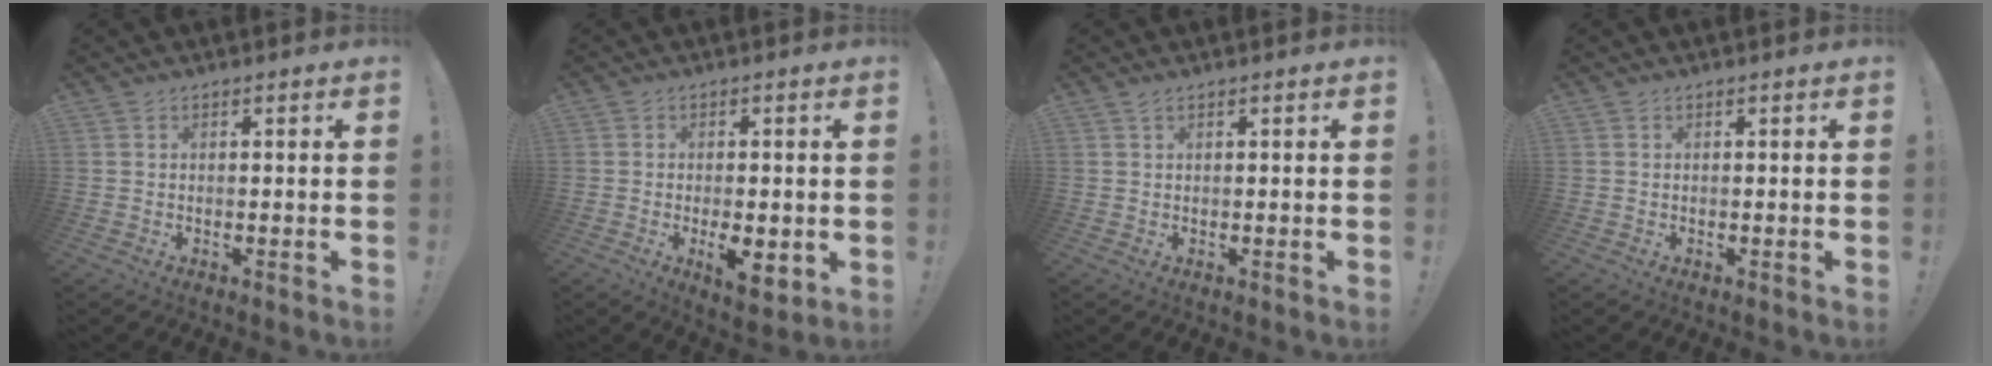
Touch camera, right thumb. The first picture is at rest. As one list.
[{"total": 7.5, "force": [-1.9, 3.1, 6.6], "torque": [-0.103, -0.006, -0.029]}, {"total": 1.0, "force": [0.7, 0.1, 0.6], "torque": [-0.014, 0.001, 0.013]}, {"total": 0.0}]